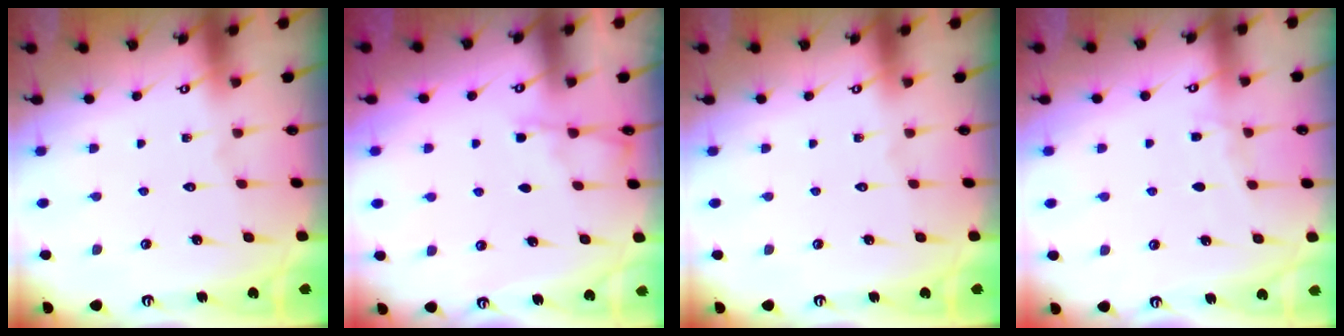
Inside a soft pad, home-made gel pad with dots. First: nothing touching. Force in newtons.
{"total": 2.6, "press": 2.5, "slide": 0.4}
{"total": 0.0}
{"total": 3.6, "press": 3.6, "slide": 0.5}